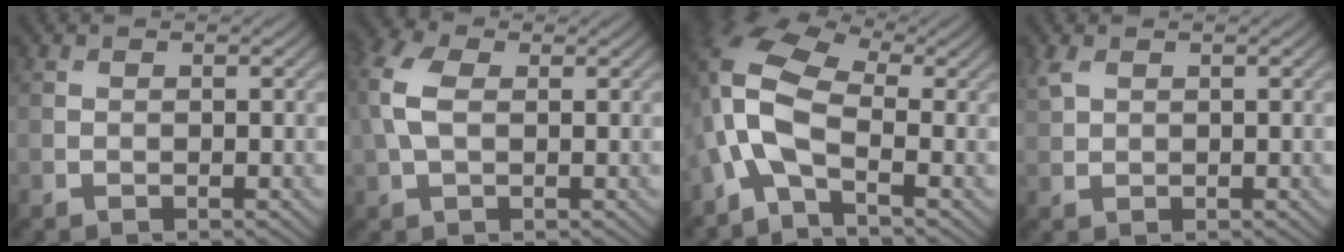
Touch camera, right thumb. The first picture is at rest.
{"total": 6.0, "force": [0.8, 3.6, 4.7], "torque": [-0.138, 0.013, 0.008]}
{"total": 10.2, "force": [-1.8, 4.6, 8.9], "torque": [-0.204, 0.012, -0.064]}
{"total": 2.0, "force": [1.2, 1.0, 1.2], "torque": [-0.037, 0.003, 0.031]}